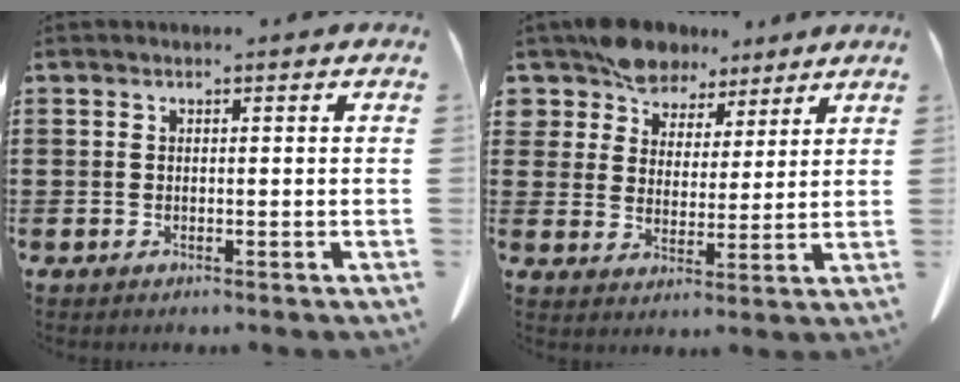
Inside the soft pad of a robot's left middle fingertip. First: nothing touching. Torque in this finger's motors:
{"motor_torque": [1.20, 0.94, 0.15, 0.04]}